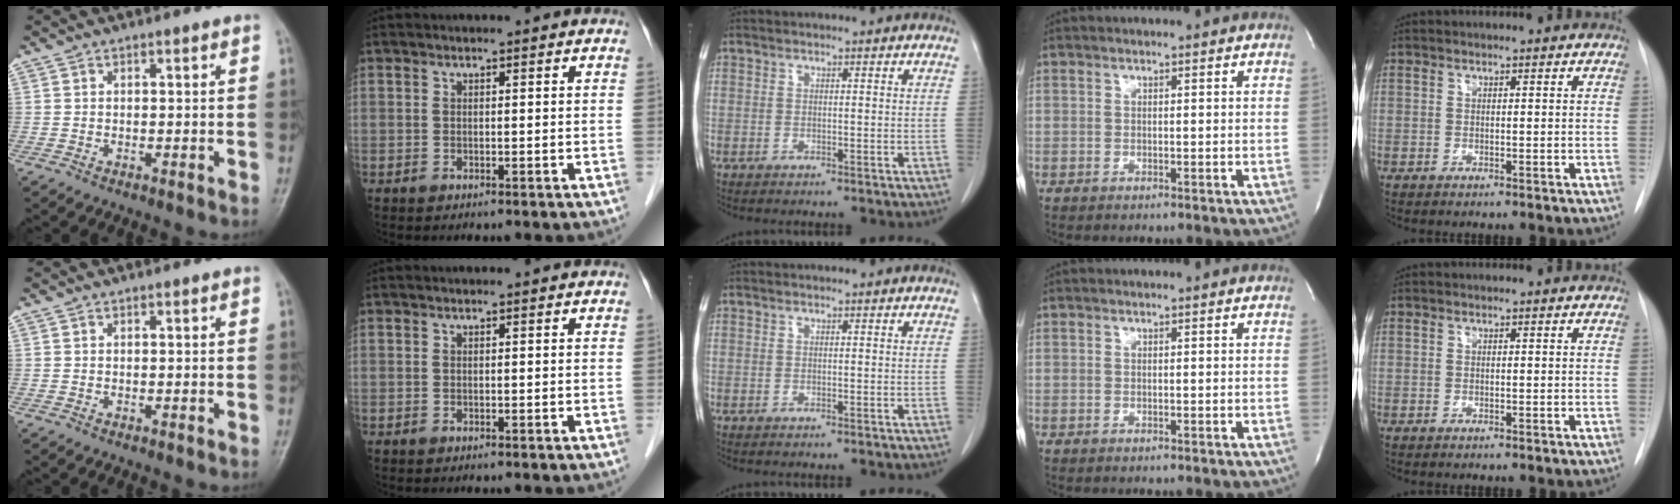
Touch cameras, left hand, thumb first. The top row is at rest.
{}